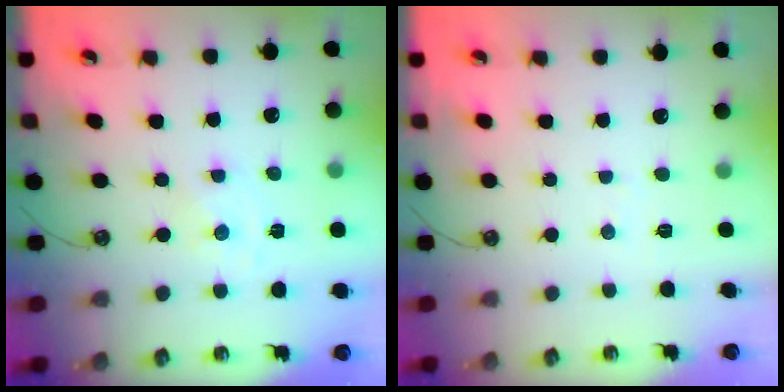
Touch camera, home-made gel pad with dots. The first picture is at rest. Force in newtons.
{"total": 2.8, "press": 2.8, "slide": 0.4}